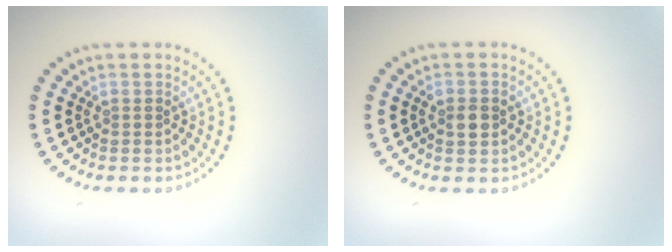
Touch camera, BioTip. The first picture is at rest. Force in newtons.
{"total": 2.0, "press": 2.0, "slide": 0.2}